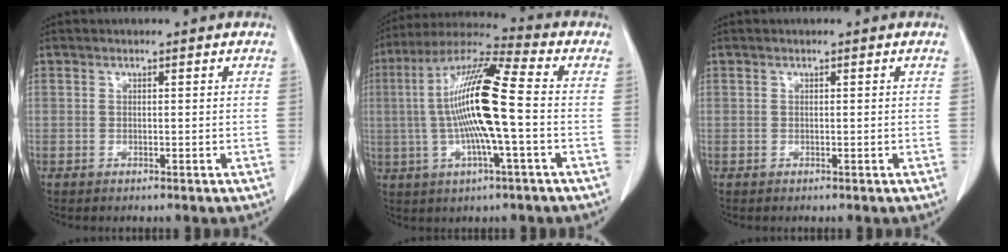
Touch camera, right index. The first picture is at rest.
{"total": 15.5, "force": [-0.6, 0.9, 15.5], "torque": [-0.302, 0.011, -0.020]}
{"total": 0.0}